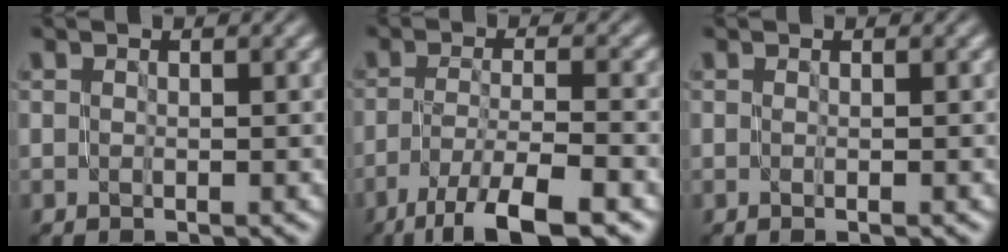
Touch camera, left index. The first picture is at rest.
{"total": 7.5, "force": [-4.9, 1.5, 5.5], "torque": [-0.091, 0.000, -0.089]}
{"total": 0.9, "force": [-0.1, 0.3, 0.8], "torque": [-0.008, -0.006, -0.006]}